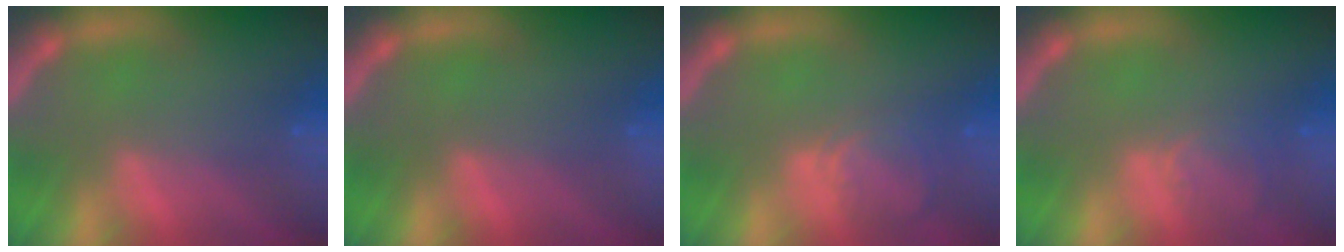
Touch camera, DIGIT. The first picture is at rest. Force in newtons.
{"total": 0.0}
{"total": 3.4}
{"total": 2.5}